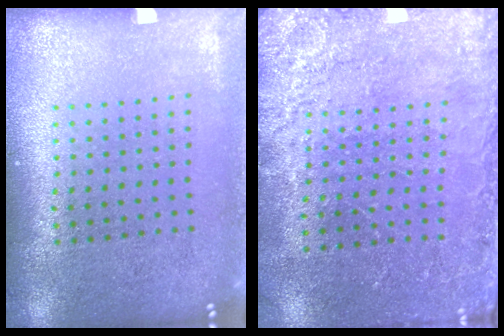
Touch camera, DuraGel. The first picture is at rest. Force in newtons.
{"total": 2.4, "press": 2.4, "slide": 0.6}